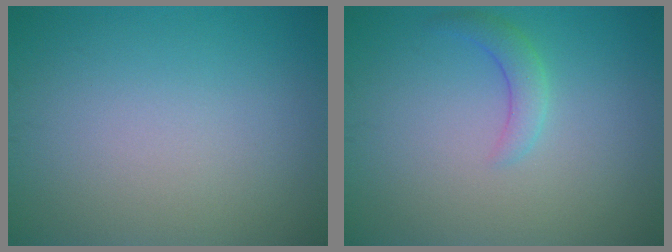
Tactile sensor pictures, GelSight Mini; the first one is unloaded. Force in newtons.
{"total": 1.9, "press": 1.9, "slide": 0.1}